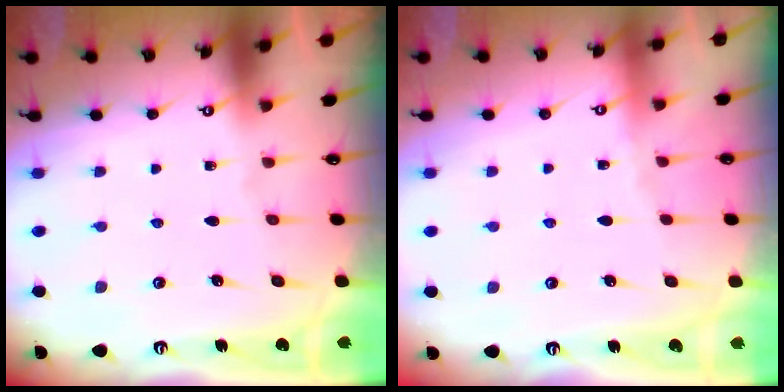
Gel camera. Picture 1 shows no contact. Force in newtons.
{"total": 1.6, "press": 1.6, "slide": 0.4}